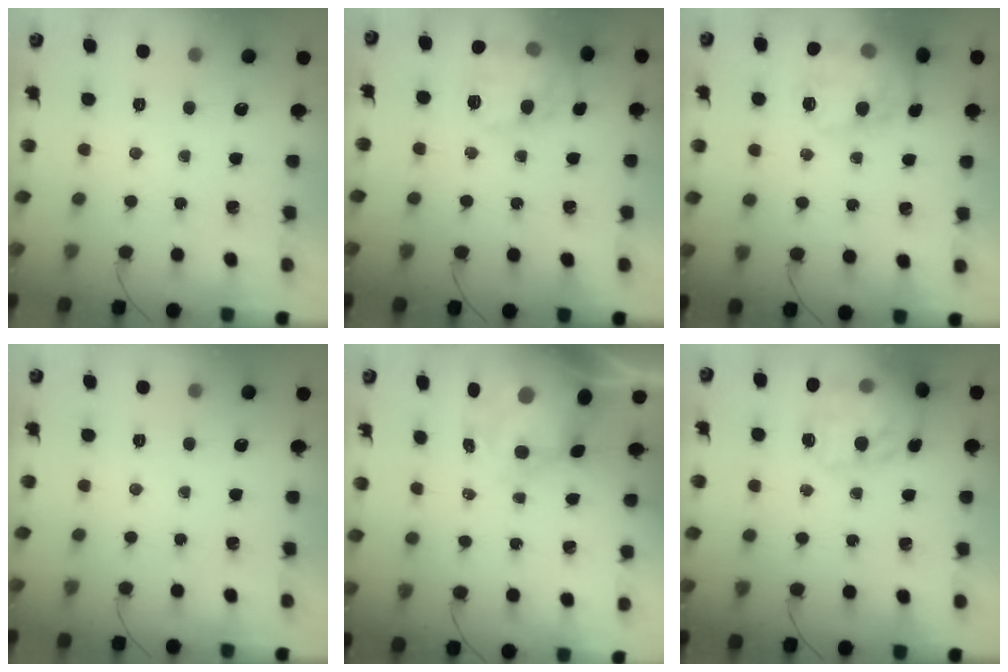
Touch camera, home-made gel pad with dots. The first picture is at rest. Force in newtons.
{"total": 17.6, "press": 17.6, "slide": 1.1}
{"total": 19.3, "press": 19.1, "slide": 2.5}
{"total": 0.0}
{"total": 7.4, "press": 7.0, "slide": 2.4}
{"total": 21.1, "press": 20.9, "slide": 2.9}